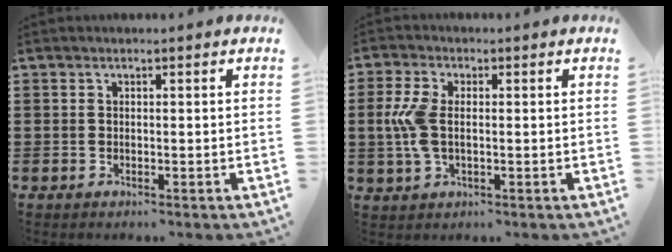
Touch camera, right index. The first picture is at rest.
{"total": 6.1, "force": [-0.1, 3.2, 5.2], "torque": [-0.142, -0.007, -0.013]}